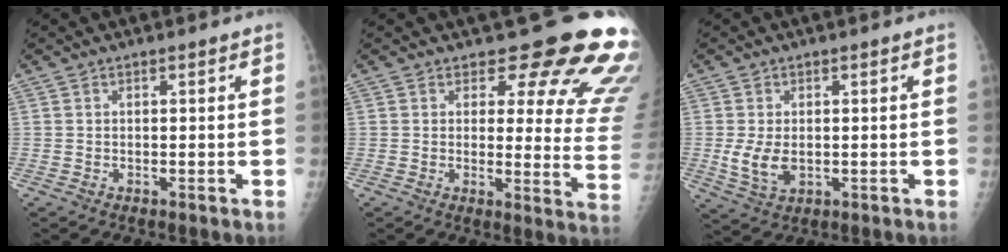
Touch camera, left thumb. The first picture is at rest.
{"total": 16.8, "force": [13.8, 5.8, 7.6], "torque": [-0.037, -0.118, 0.137]}
{"total": 6.0, "force": [-0.6, 3.9, 4.6], "torque": [-0.087, -0.007, -0.002]}